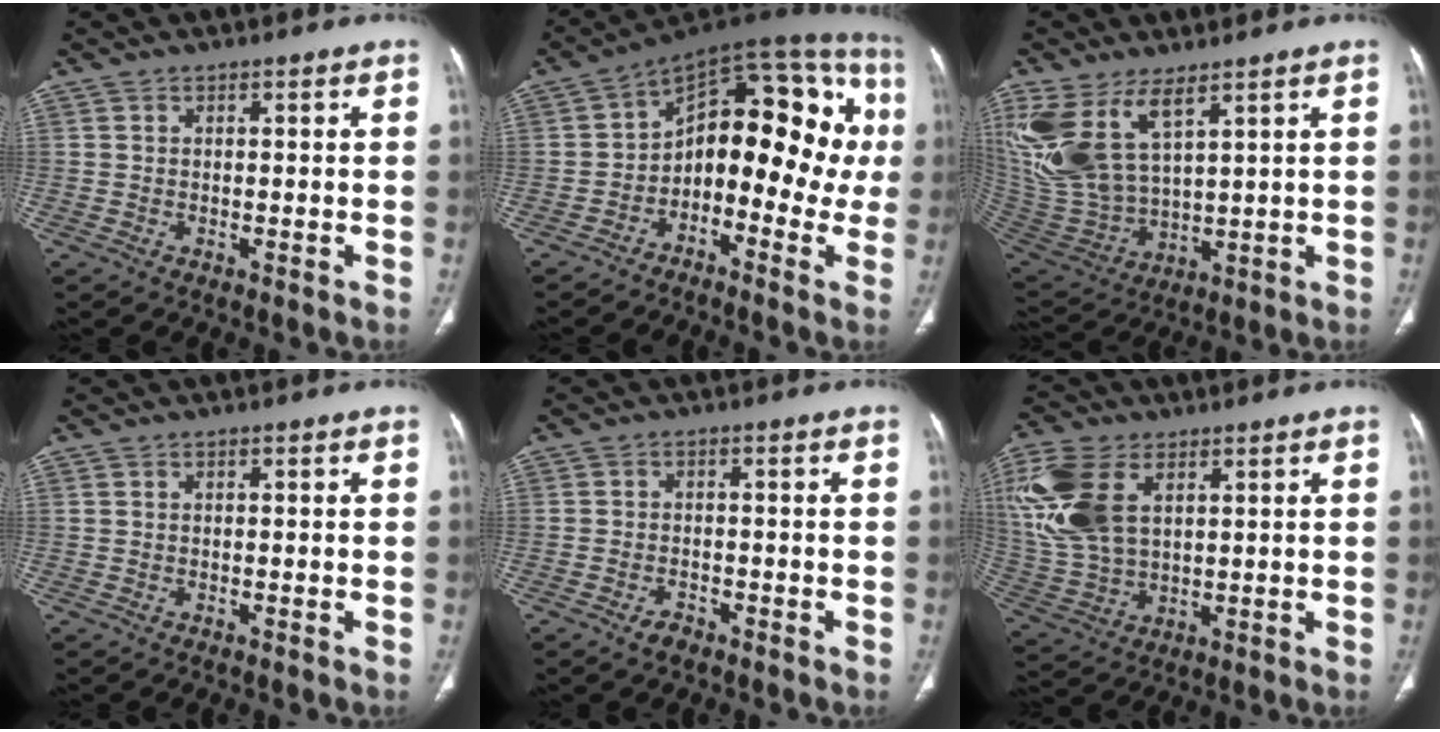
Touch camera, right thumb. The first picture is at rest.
{"total": 21.1, "force": [-1.7, 11.9, 17.4], "torque": [-0.184, 0.072, -0.035]}
{"total": 16.1, "force": [8.2, 7.5, 11.7], "torque": [-0.250, -0.033, 0.188]}
{"total": 0.0}
{"total": 2.5, "force": [-1.7, 1.3, 1.2], "torque": [-0.024, 0.009, -0.028]}
{"total": 16.5, "force": [5.5, 9.8, 12.0], "torque": [-0.274, -0.008, 0.116]}